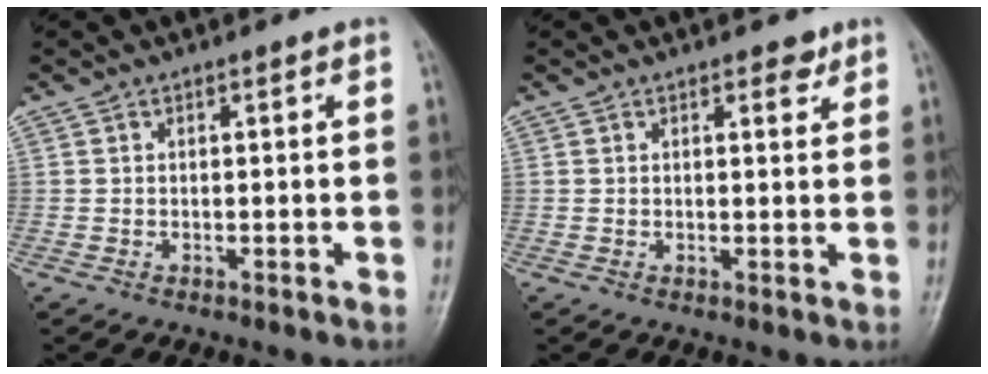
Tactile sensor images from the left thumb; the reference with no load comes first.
{"total": 2.3, "force": [1.5, 1.1, 1.3], "torque": [-0.007, -0.008, 0.019]}